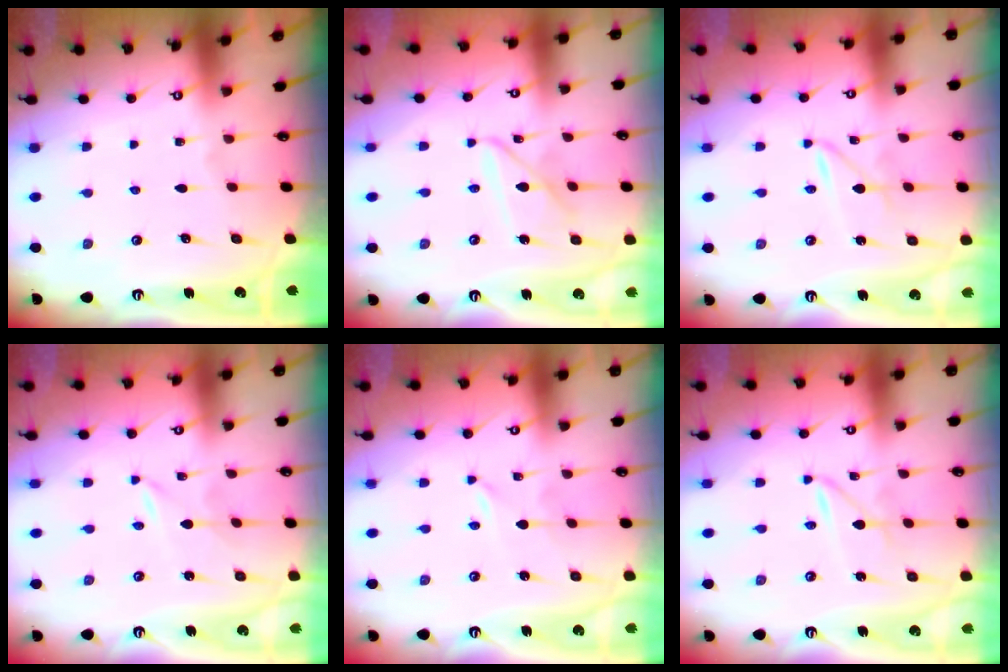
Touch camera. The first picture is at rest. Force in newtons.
{"total": 9.8, "press": 9.8, "slide": 0.7}
{"total": 2.3, "press": 2.3, "slide": 0.2}
{"total": 0.0}
{"total": 0.0}
{"total": 2.3, "press": 2.3, "slide": 0.2}